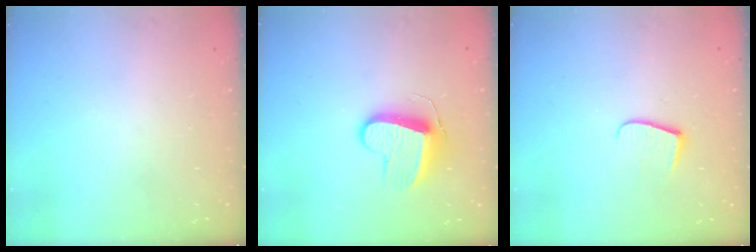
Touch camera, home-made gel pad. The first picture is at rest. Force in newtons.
{"total": 9.9, "press": 9.9, "slide": 0.6}
{"total": 7.7, "press": 7.7, "slide": 0.6}